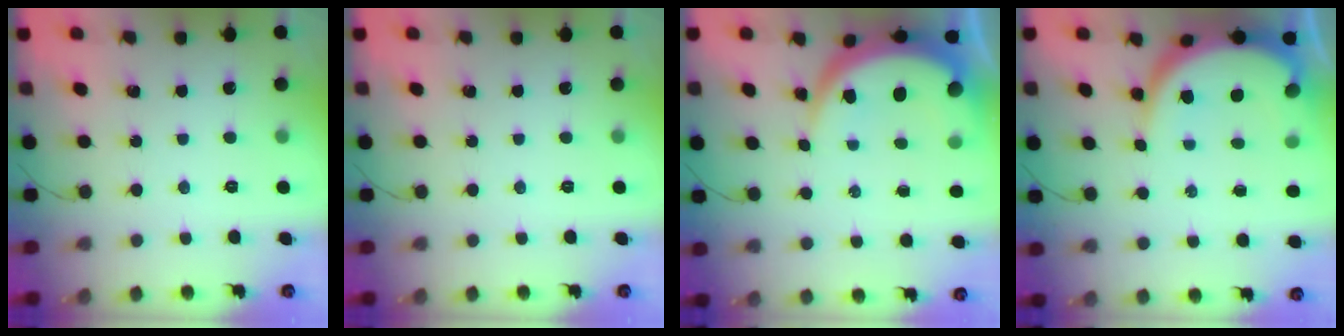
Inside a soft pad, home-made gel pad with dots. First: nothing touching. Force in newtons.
{"total": 0.0}
{"total": 11.4, "press": 11.3, "slide": 1.1}
{"total": 10.5, "press": 10.5, "slide": 1.2}